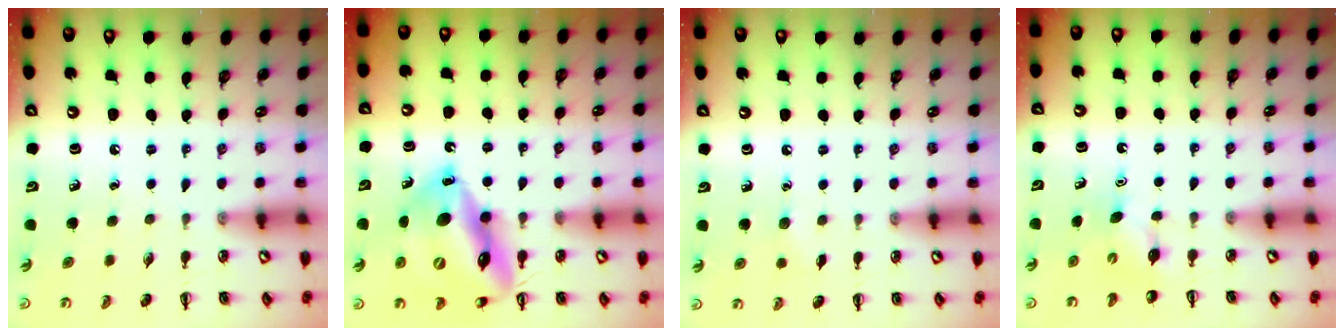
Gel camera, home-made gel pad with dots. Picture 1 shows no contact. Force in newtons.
{"total": 19.6, "press": 19.1, "slide": 4.4}
{"total": 4.0, "press": 3.8, "slide": 1.0}
{"total": 3.8, "press": 3.8, "slide": 0.8}